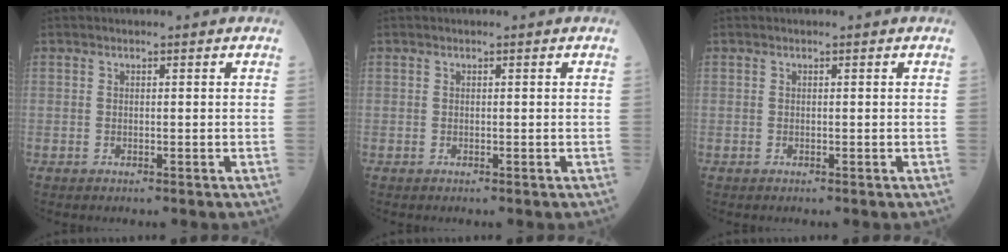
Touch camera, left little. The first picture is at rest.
{"total": 0.0}
{"total": 0.0}